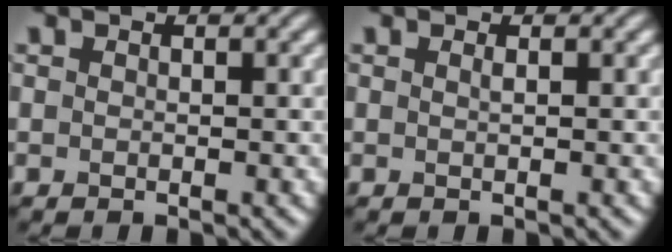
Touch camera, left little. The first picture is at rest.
{"total": 0.5, "force": [0.2, 0.2, 0.4], "torque": [-0.005, 0.002, 0.003]}